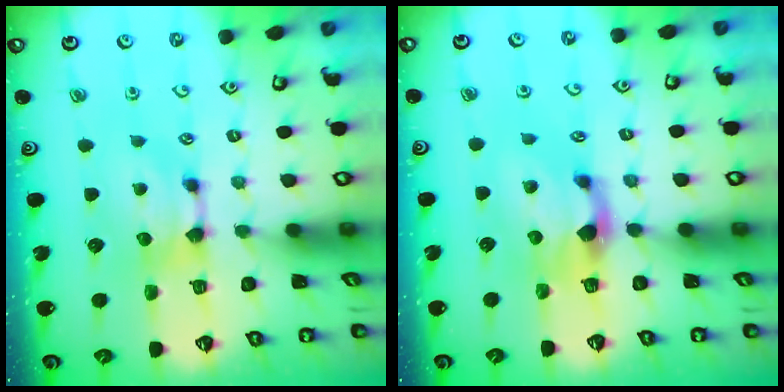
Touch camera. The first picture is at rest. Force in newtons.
{"total": 2.0, "press": 1.5, "slide": 1.4}